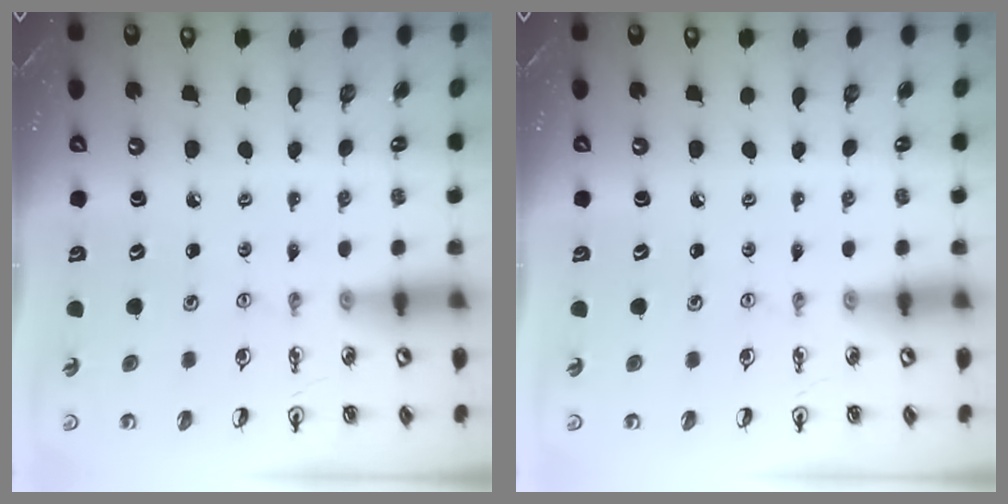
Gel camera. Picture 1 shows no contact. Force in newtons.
{"total": 0.0}